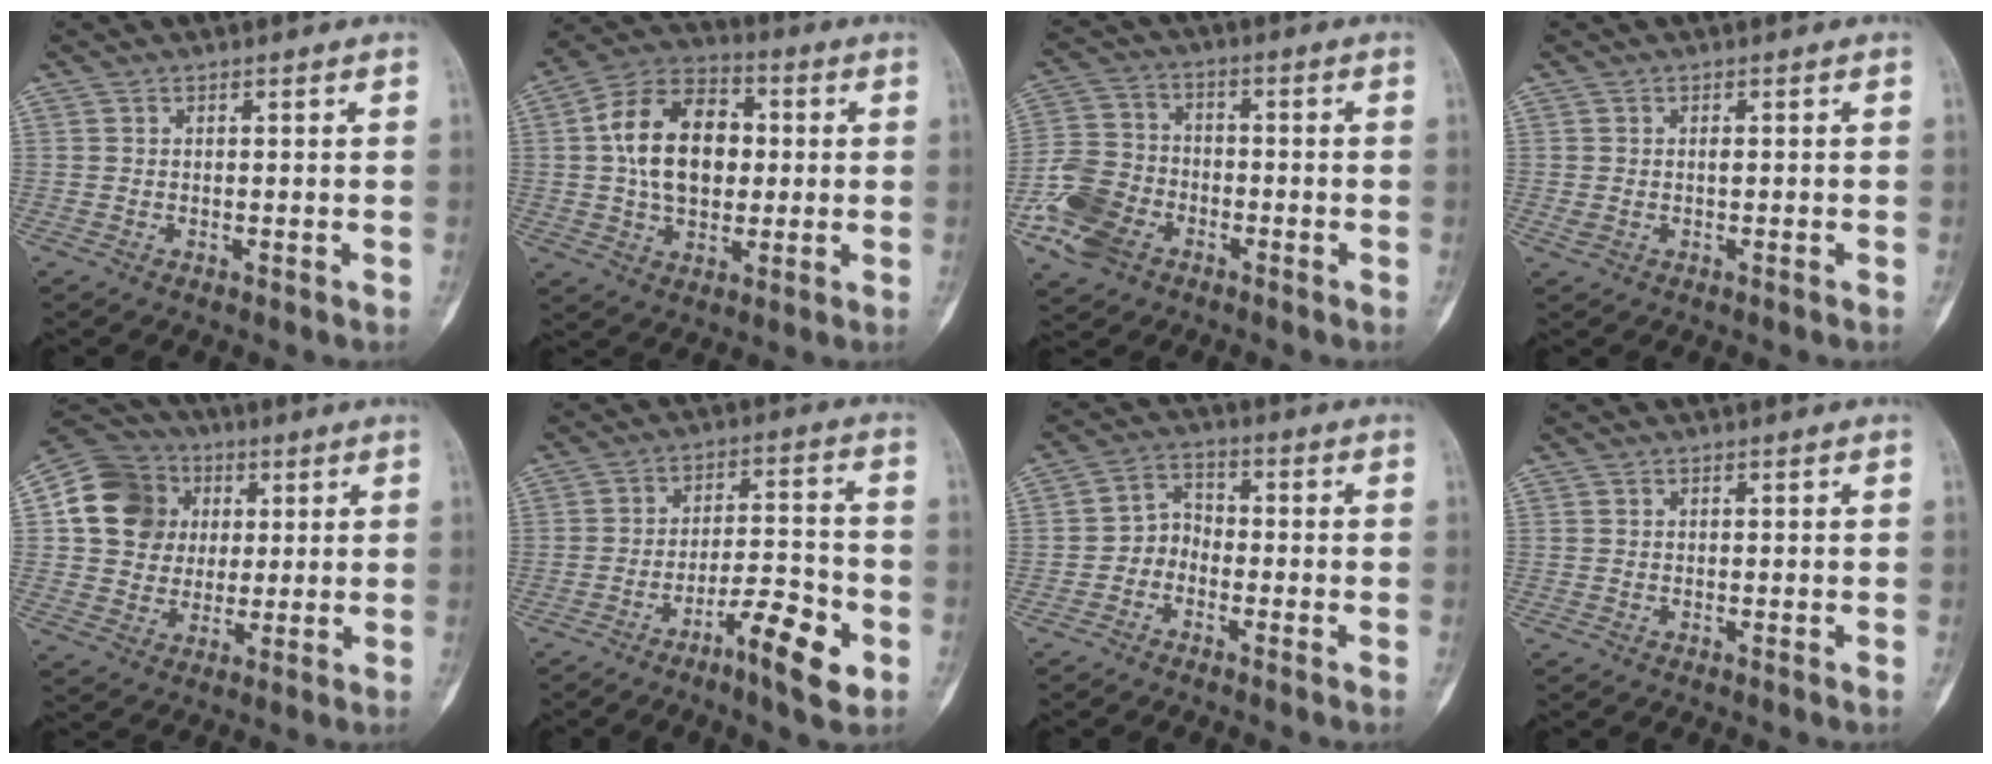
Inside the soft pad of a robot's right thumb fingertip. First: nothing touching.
{"total": 15.9, "force": [1.4, 10.7, 11.7], "torque": [-0.175, 0.021, 0.018]}
{"total": 11.5, "force": [-5.2, 8.4, 6.1], "torque": [-0.113, 0.022, -0.102]}
{"total": 1.7, "force": [-0.1, 0.9, 1.4], "torque": [-0.032, 0.005, 0.003]}
{"total": 14.5, "force": [3.1, 12.9, 5.7], "torque": [-0.080, 0.014, 0.054]}
{"total": 10.6, "force": [-5.3, 2.6, 8.8], "torque": [-0.141, 0.035, -0.084]}
{"total": 4.4, "force": [-2.2, 3.3, 1.8], "torque": [-0.016, 0.026, -0.052]}
{"total": 0.0}